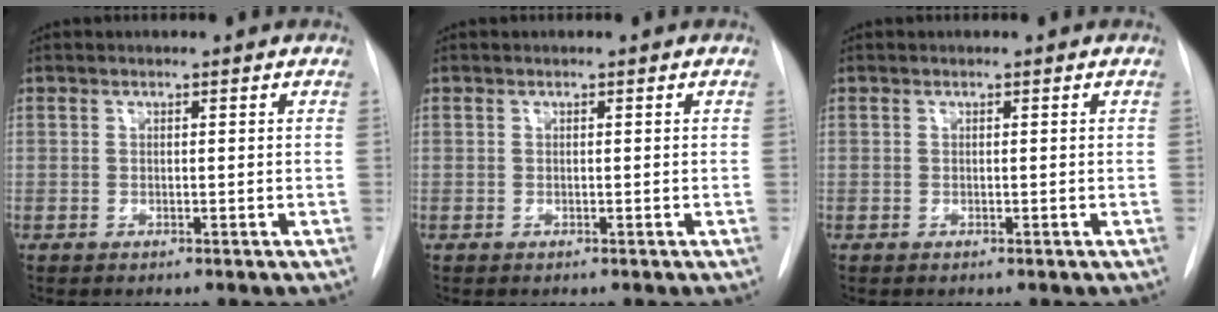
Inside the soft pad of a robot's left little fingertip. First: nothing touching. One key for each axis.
{"total": 0.0}
{"total": 0.0}